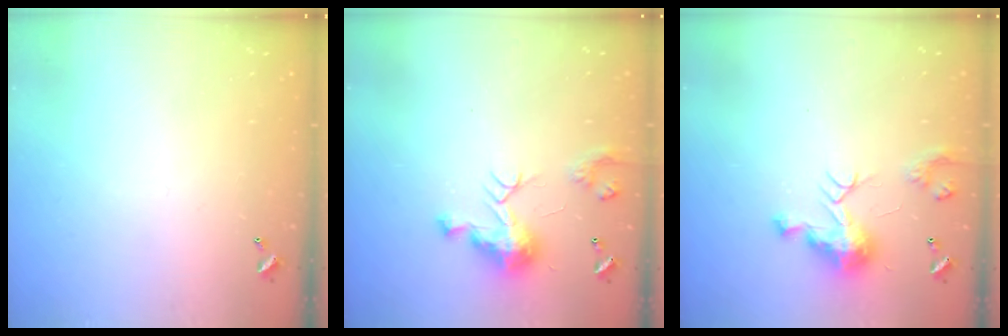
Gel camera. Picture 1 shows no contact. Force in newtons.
{"total": 9.4, "press": 9.4, "slide": 0.8}
{"total": 9.4, "press": 9.4, "slide": 0.8}